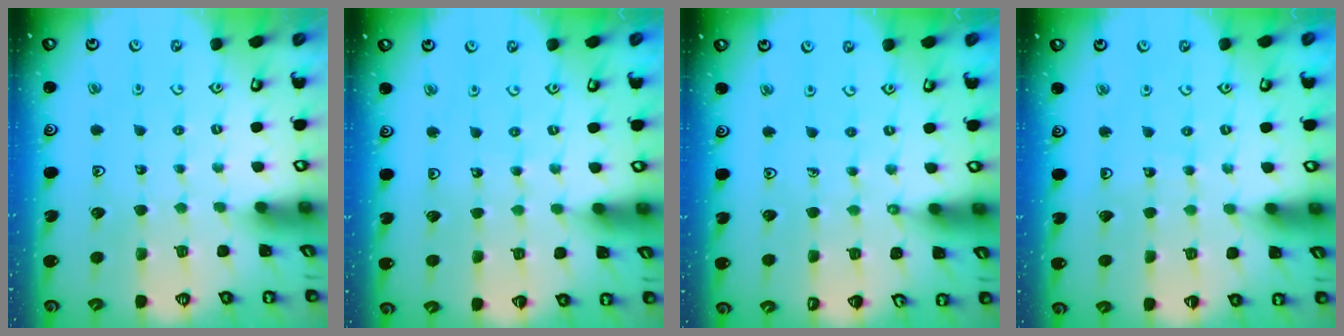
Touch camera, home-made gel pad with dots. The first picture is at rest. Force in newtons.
{"total": 3.6, "press": 3.6, "slide": 0.5}
{"total": 2.3, "press": 2.3, "slide": 0.5}
{"total": 3.8, "press": 3.8, "slide": 0.4}